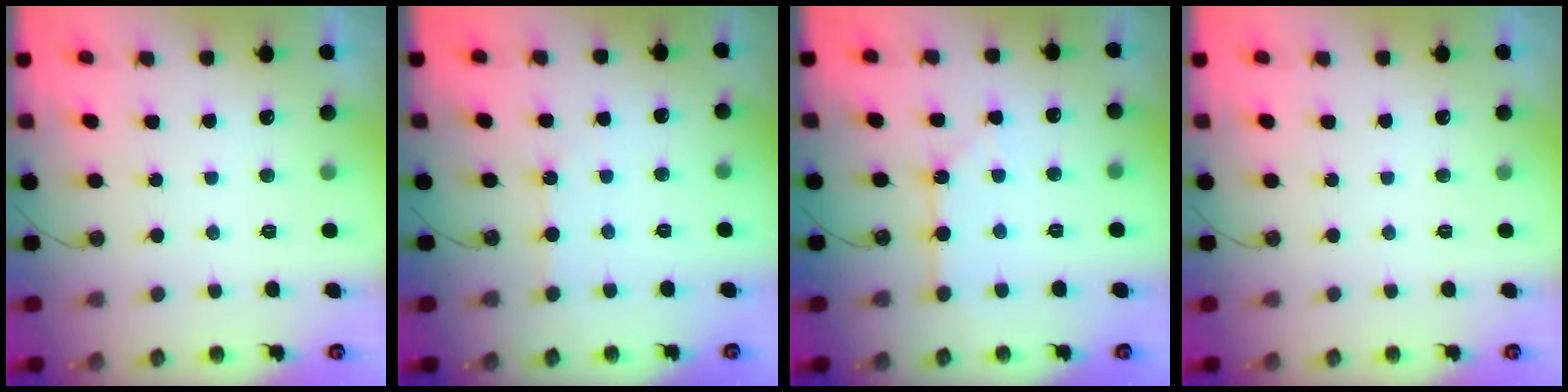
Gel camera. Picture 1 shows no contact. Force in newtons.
{"total": 0.9, "press": 0.8, "slide": 0.2}
{"total": 2.5, "press": 2.5, "slide": 0.2}
{"total": 0.0}